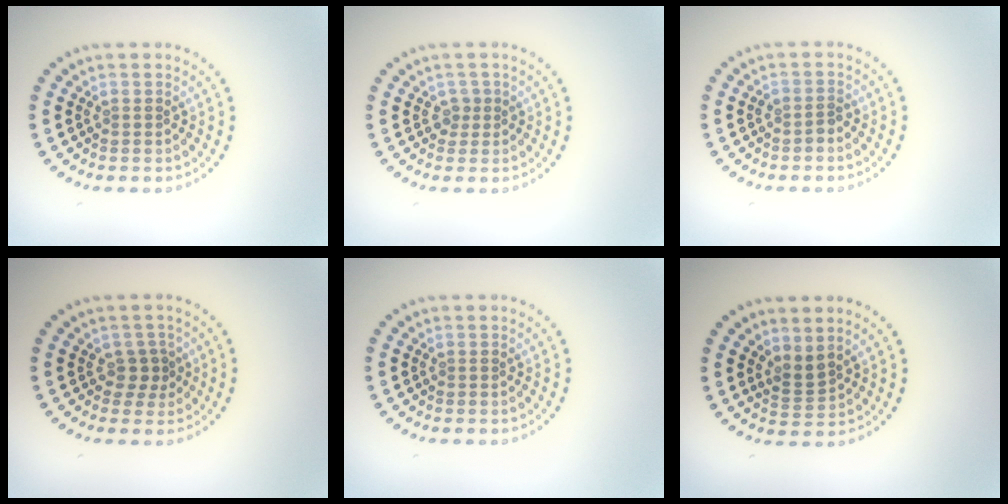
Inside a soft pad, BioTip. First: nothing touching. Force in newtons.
{"total": 1.2, "press": 0.9, "slide": 0.7}
{"total": 1.1, "press": 0.8, "slide": 0.7}
{"total": 1.5, "press": 1.3, "slide": 0.9}
{"total": 0.0}
{"total": 1.8, "press": 1.3, "slide": 1.3}